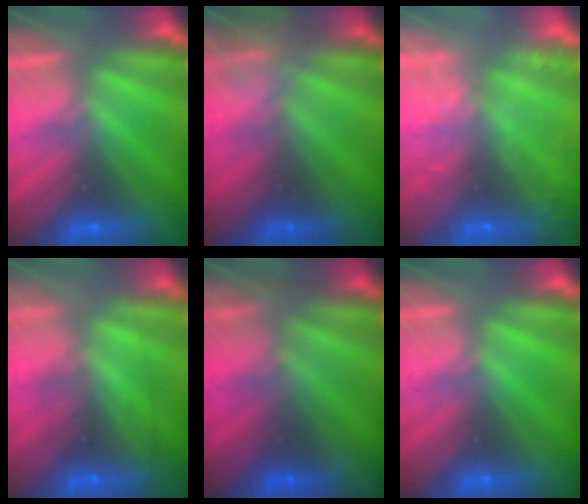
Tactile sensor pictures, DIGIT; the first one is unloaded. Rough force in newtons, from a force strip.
{"total": 2.3}
{"total": 6.7}
{"total": 2.3}
{"total": 1.7}
{"total": 0.0}